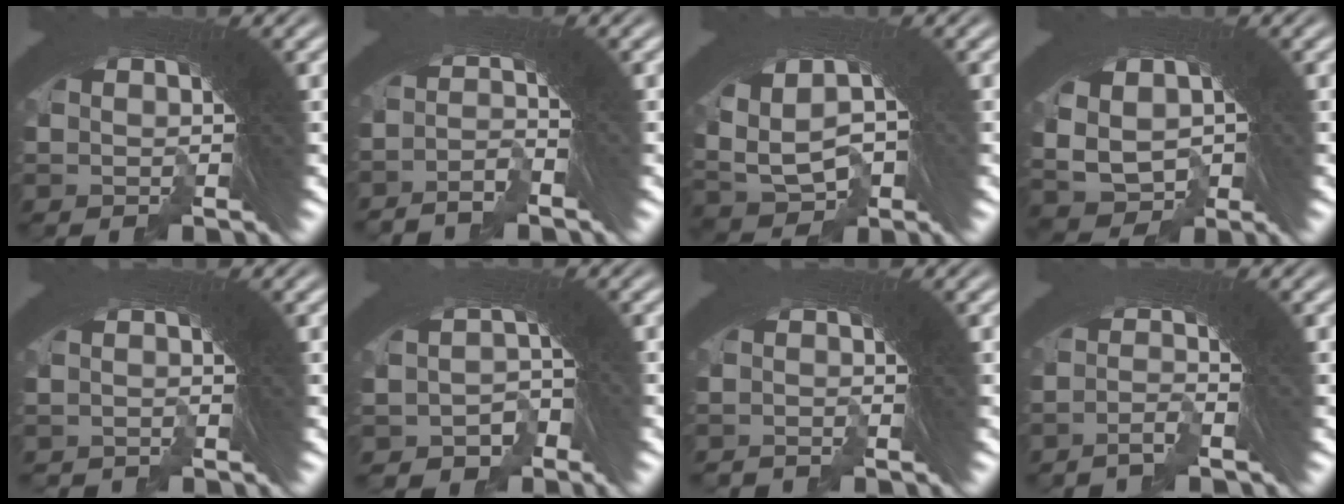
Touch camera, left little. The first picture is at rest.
{"total": 3.6, "force": [-3.4, 0.3, -1.0], "torque": [0.017, -0.006, -0.061]}
{"total": 6.6, "force": [-2.4, 5.6, 2.5], "torque": [-0.088, -0.025, -0.026]}
{"total": 7.0, "force": [-3.1, 5.9, 2.0], "torque": [-0.088, -0.044, -0.033]}
{"total": 1.7, "force": [-1.0, 0.0, -1.4], "torque": [0.017, -0.003, -0.017]}
{"total": 6.5, "force": [-4.8, 4.0, -1.6], "torque": [-0.015, -0.036, -0.071]}
{"total": 2.2, "force": [-1.8, -0.1, -1.3], "torque": [0.013, -0.008, -0.029]}
{"total": 2.2, "force": [-2.2, 0.1, 0.1], "torque": [0.006, 0.003, -0.046]}